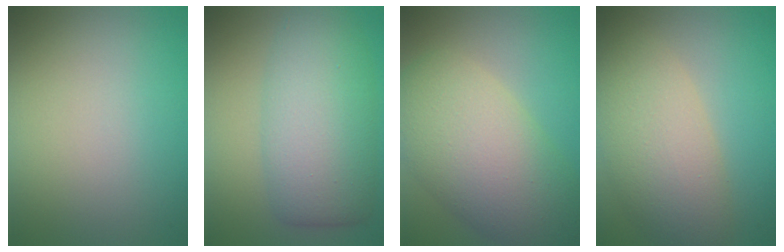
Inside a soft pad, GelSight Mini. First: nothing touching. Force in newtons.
{"total": 8.0, "press": 8.0, "slide": 0.1}
{"total": 10.2, "press": 10.2, "slide": 0.6}
{"total": 6.9, "press": 6.9, "slide": 0.6}